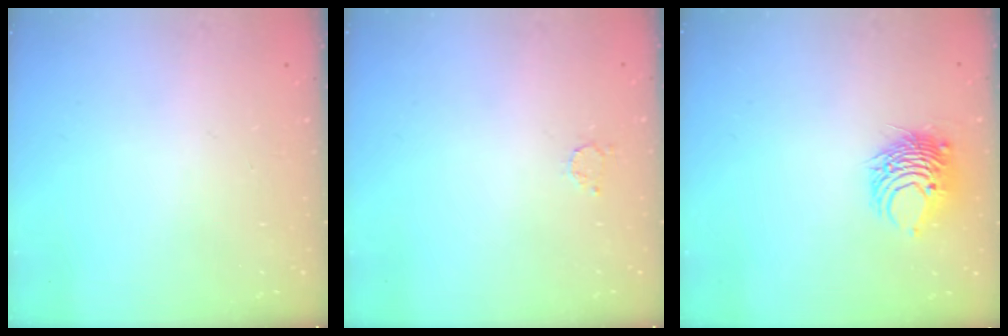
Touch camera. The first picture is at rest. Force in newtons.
{"total": 1.7, "press": 1.7, "slide": 0.3}
{"total": 8.9, "press": 8.9, "slide": 0.8}